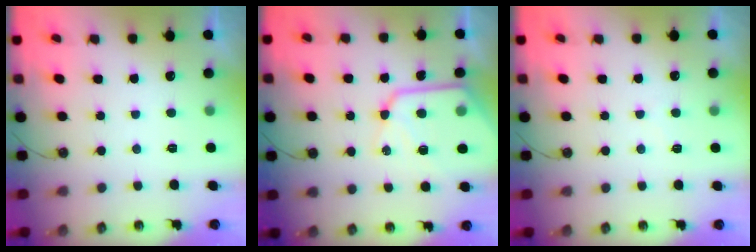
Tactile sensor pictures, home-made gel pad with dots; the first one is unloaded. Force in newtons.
{"total": 14.0, "press": 13.9, "slide": 1.3}
{"total": 2.7, "press": 2.7, "slide": 0.3}